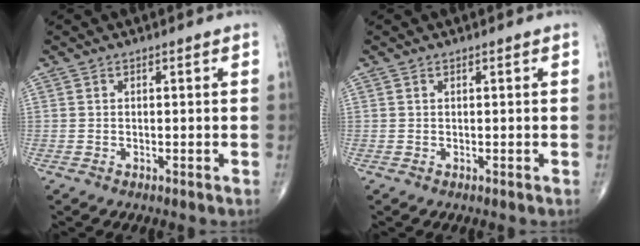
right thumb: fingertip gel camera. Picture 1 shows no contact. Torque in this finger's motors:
{"motor_torque": [-0.06, -0.06, 0.11, 0.11, 0.01]}